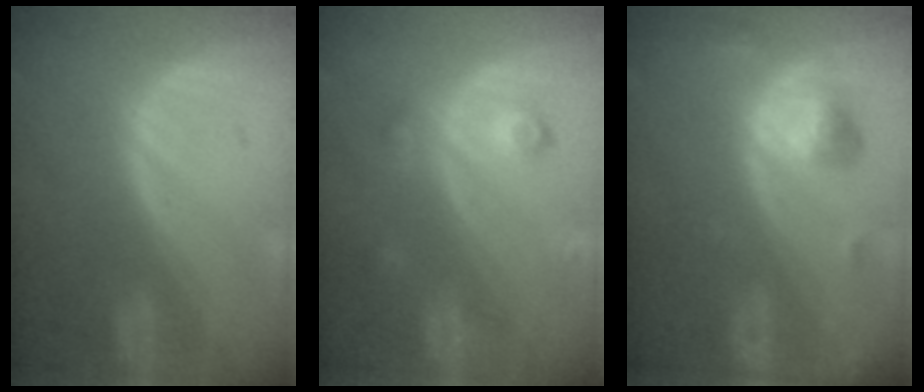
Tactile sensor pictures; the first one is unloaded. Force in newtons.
{"total": 3.7, "press": 3.5, "slide": 1.4}
{"total": 4.8, "press": 4.8, "slide": 0.7}